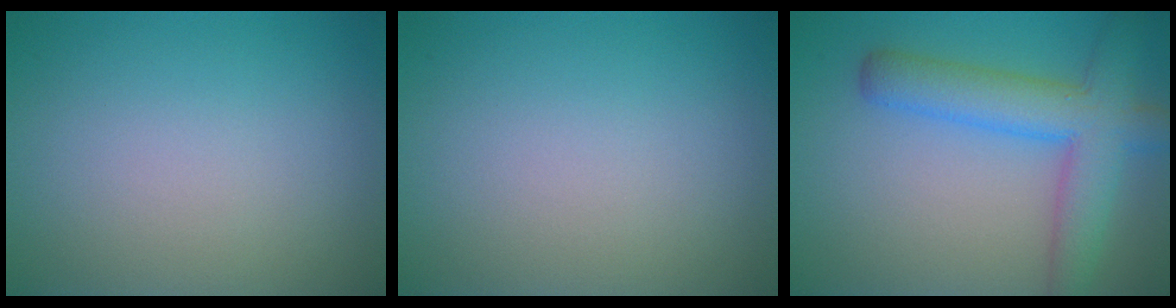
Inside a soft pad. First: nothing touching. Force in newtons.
{"total": 0.0}
{"total": 5.3, "press": 5.3, "slide": 0.3}